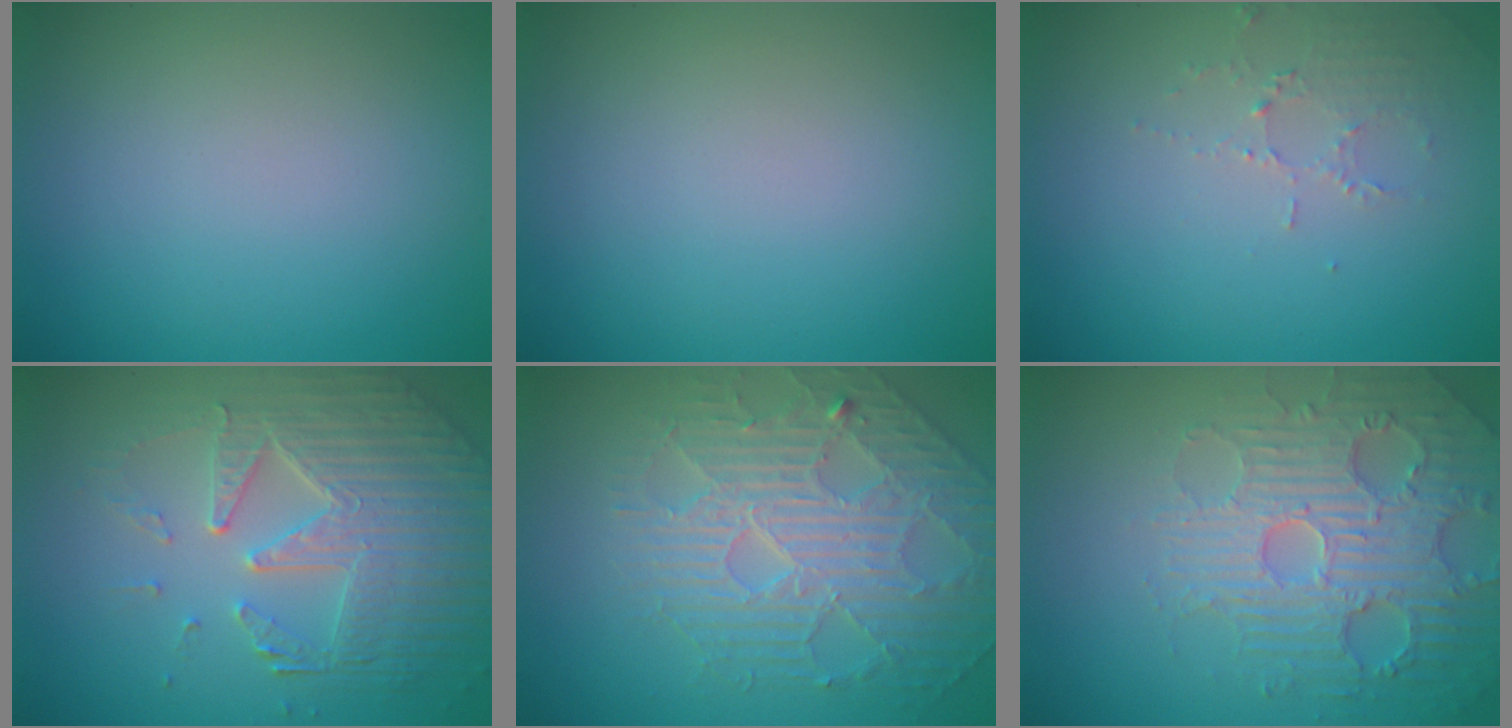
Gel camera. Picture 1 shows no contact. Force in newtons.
{"total": 0.0}
{"total": 1.9, "press": 1.8, "slide": 0.4}
{"total": 6.7, "press": 5.1, "slide": 4.3}
{"total": 4.7, "press": 4.6, "slide": 0.6}
{"total": 4.7, "press": 4.7, "slide": 0.9}